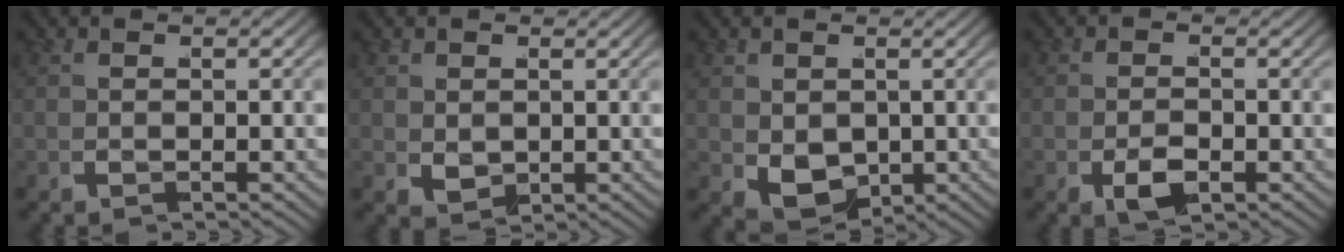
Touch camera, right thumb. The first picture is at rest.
{"total": 2.1, "force": [0.3, 1.7, 1.1], "torque": [-0.022, -0.018, 0.011]}
{"total": 5.1, "force": [-1.0, 4.1, 2.8], "torque": [-0.083, -0.047, -0.001]}
{"total": 2.6, "force": [-1.4, 1.7, 1.3], "torque": [-0.024, -0.021, -0.025]}